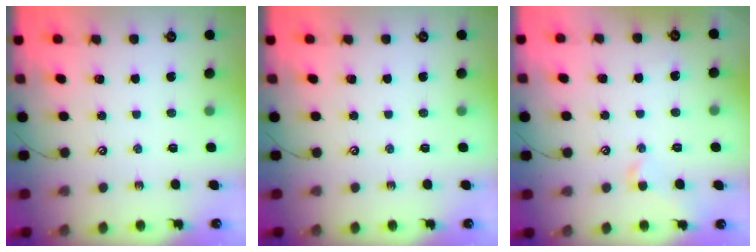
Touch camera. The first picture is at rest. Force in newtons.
{"total": 0.0}
{"total": 0.5, "press": 0.5, "slide": 0.3}